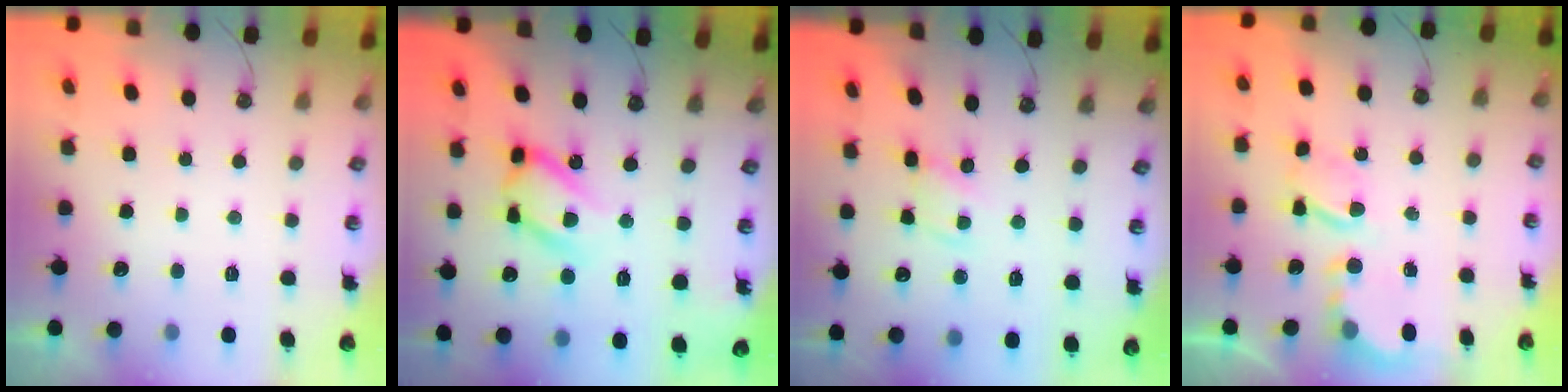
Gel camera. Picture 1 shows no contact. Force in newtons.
{"total": 16.7, "press": 16.6, "slide": 1.6}
{"total": 1.8, "press": 1.8, "slide": 0.2}
{"total": 5.8, "press": 5.8, "slide": 0.3}